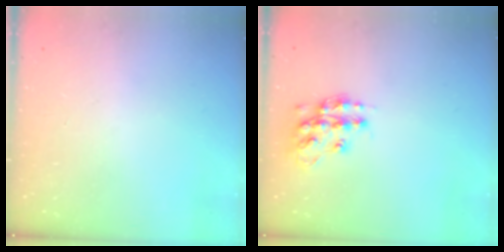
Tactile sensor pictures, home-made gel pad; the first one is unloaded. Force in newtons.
{"total": 13.8, "press": 13.8, "slide": 0.8}